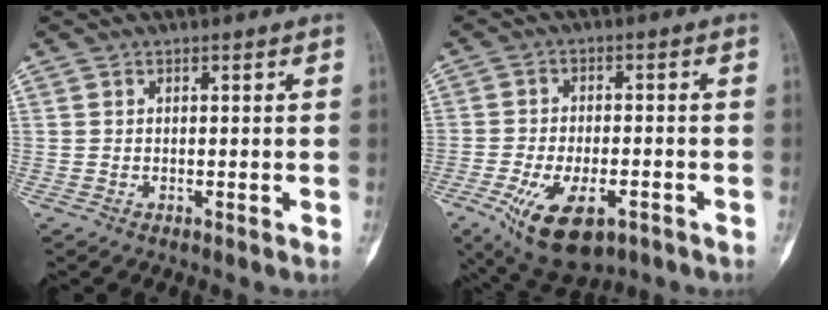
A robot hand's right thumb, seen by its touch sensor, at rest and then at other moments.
{"total": 13.0, "force": [-6.2, 6.1, 9.7], "torque": [-0.174, 0.010, -0.090]}